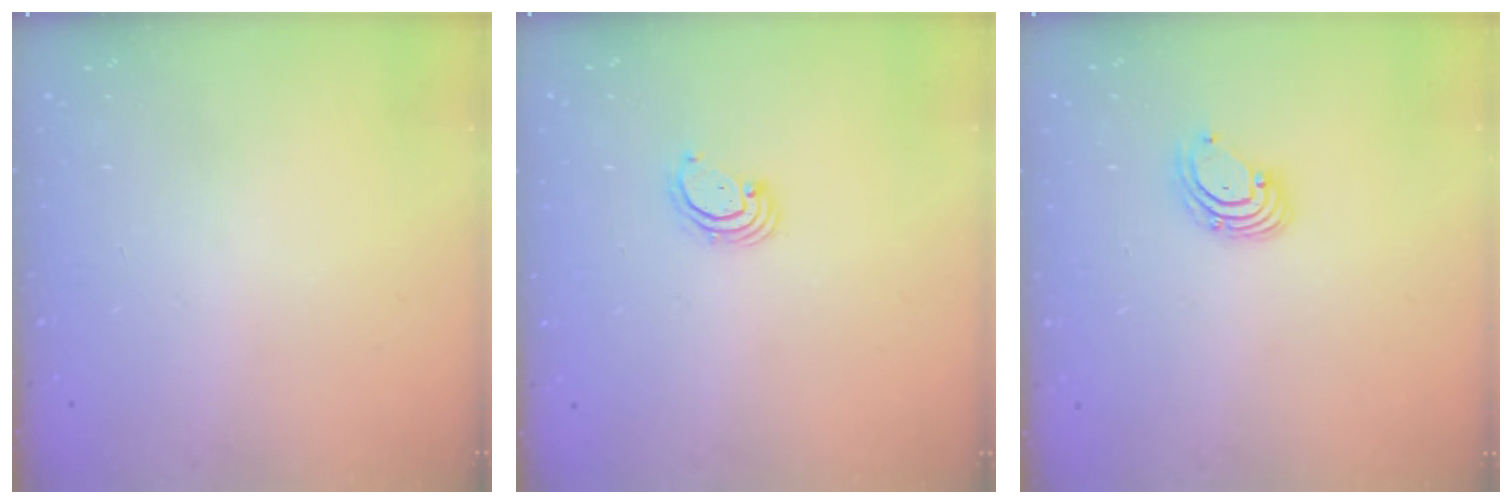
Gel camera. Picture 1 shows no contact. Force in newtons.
{"total": 2.5, "press": 2.5, "slide": 0.3}
{"total": 2.7, "press": 2.7, "slide": 0.3}